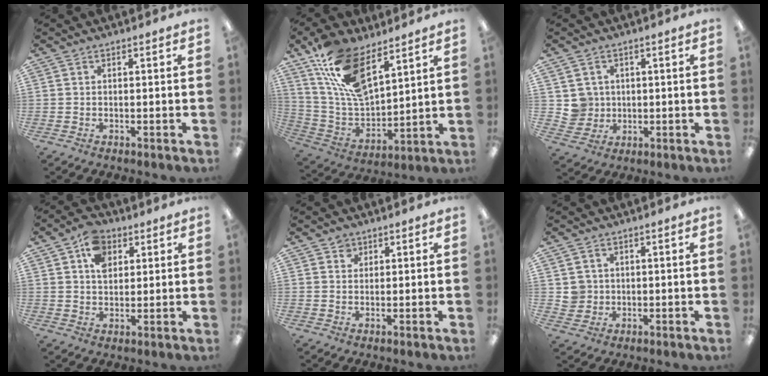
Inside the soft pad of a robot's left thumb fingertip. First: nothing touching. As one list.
[{"total": 16.9, "force": [10.3, 7.7, 11.0], "torque": [-0.222, -0.042, 0.191]}, {"total": 4.8, "force": [1.3, 4.7, 0.2], "torque": [-0.015, 0.007, 0.027]}, {"total": 8.0, "force": [3.6, 5.7, 4.3], "torque": [-0.066, 0.001, 0.063]}, {"total": 1.9, "force": [1.2, 1.4, 0.3], "torque": [0.000, -0.003, 0.022]}, {"total": 3.8, "force": [0.7, 3.7, 0.3], "torque": [-0.009, 0.006, 0.013]}]